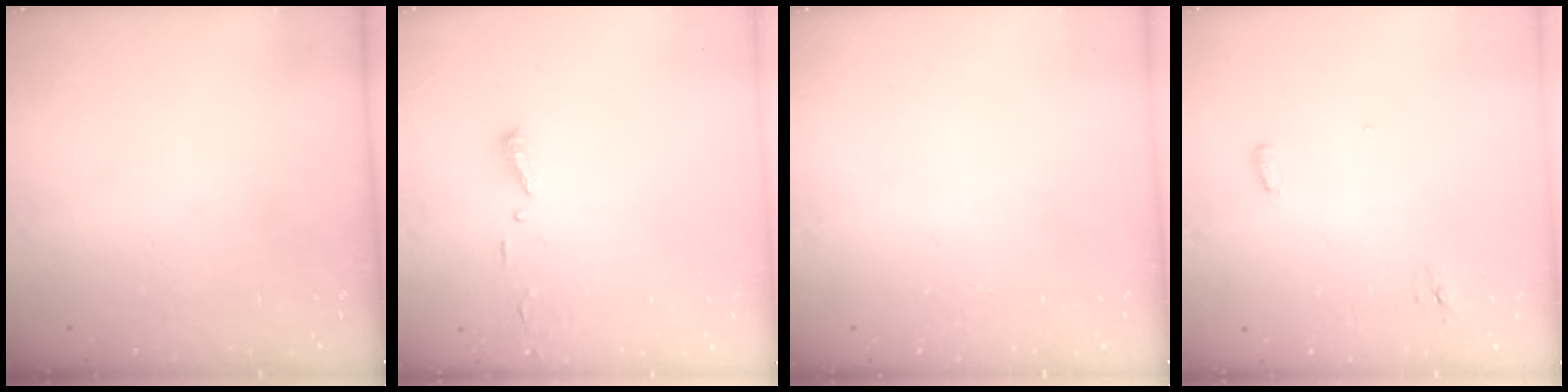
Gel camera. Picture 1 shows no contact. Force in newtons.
{"total": 4.7, "press": 4.7, "slide": 0.5}
{"total": 0.0}
{"total": 3.6, "press": 3.5, "slide": 0.9}